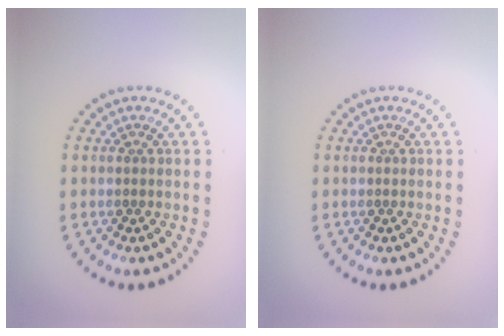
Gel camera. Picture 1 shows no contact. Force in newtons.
{"total": 0.0}